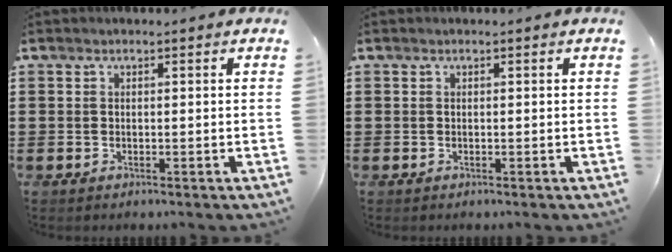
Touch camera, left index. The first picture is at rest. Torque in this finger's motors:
{"motor_torque": [0.00, 0.00, 0.00, 0.00]}